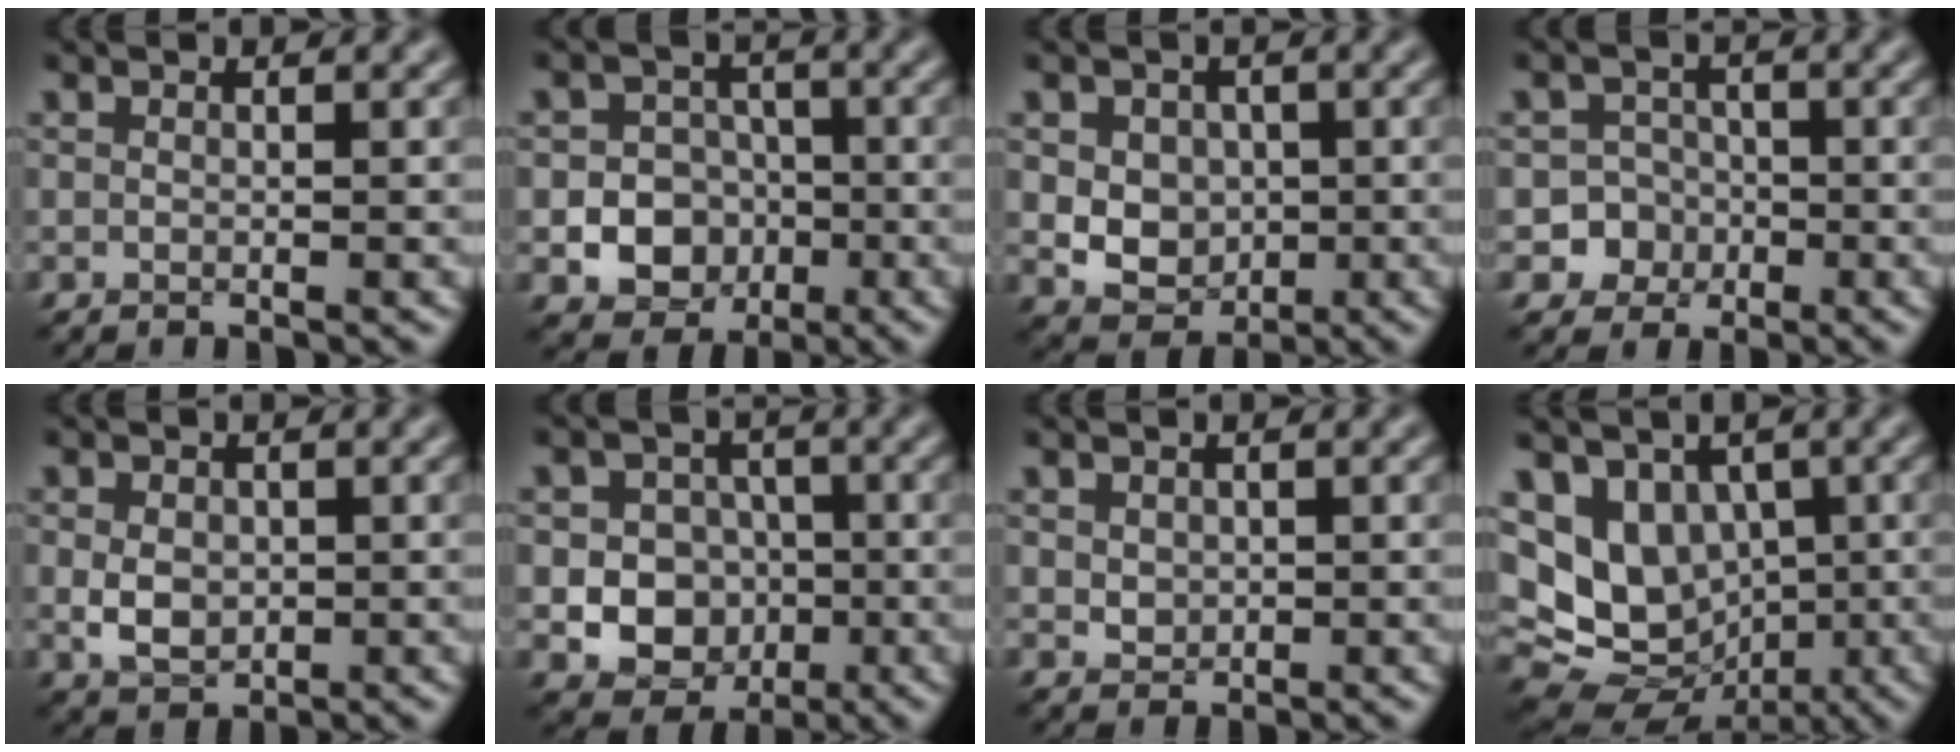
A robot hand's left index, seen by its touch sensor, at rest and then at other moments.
{"total": 7.8, "force": [-2.7, 6.8, 2.8], "torque": [-0.023, -0.010, -0.066]}
{"total": 5.2, "force": [0.4, 4.3, 2.8], "torque": [-0.038, 0.008, 0.000]}
{"total": 4.9, "force": [-2.2, 4.4, 0.2], "torque": [0.024, 0.000, -0.053]}
{"total": 2.8, "force": [-0.2, 2.1, 1.8], "torque": [-0.040, -0.004, -0.005]}
{"total": 9.1, "force": [-2.0, 8.2, 3.2], "torque": [-0.037, 0.005, -0.061]}
{"total": 1.2, "force": [0.2, 1.0, 0.6], "torque": [-0.014, -0.004, 0.009]}
{"total": 10.3, "force": [0.5, 8.6, 5.6], "torque": [-0.104, -0.002, 0.004]}